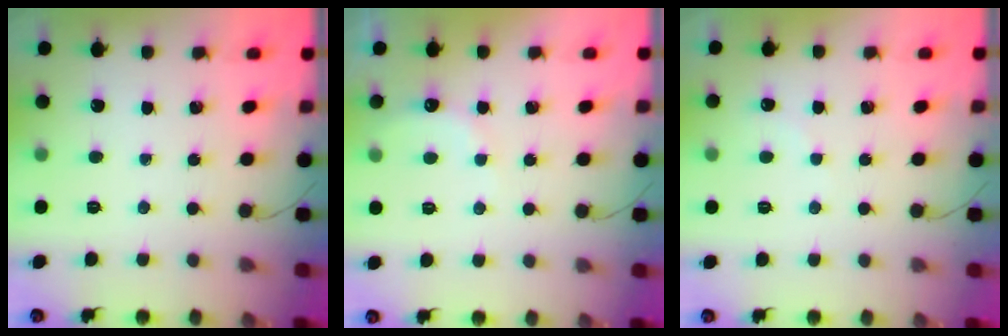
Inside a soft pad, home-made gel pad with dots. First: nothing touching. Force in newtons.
{"total": 7.4, "press": 7.2, "slide": 1.4}
{"total": 4.8, "press": 4.6, "slide": 1.5}